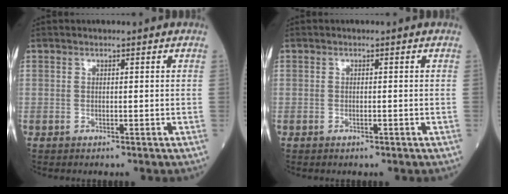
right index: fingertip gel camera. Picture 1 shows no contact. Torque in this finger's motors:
{"motor_torque": [0.04, -0.08, 0.04, 0.01]}